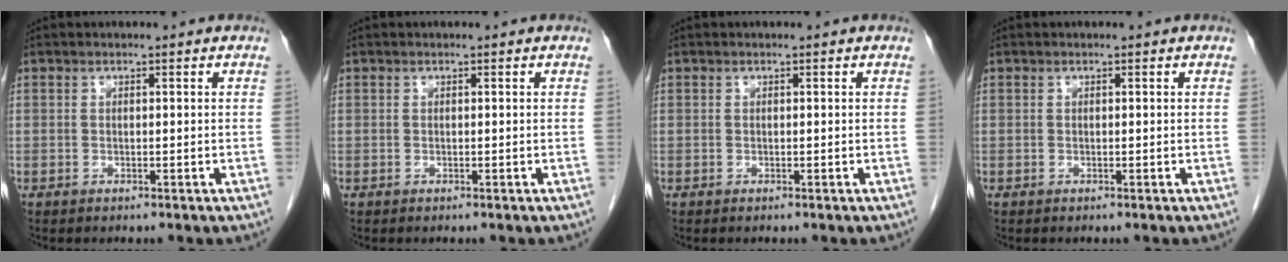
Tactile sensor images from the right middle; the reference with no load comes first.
{"total": 0.0}
{"total": 0.0}
{"total": 0.0}